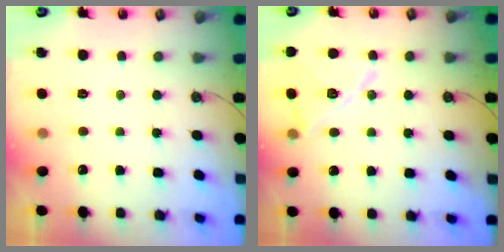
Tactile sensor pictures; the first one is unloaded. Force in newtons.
{"total": 15.1, "press": 14.9, "slide": 2.7}